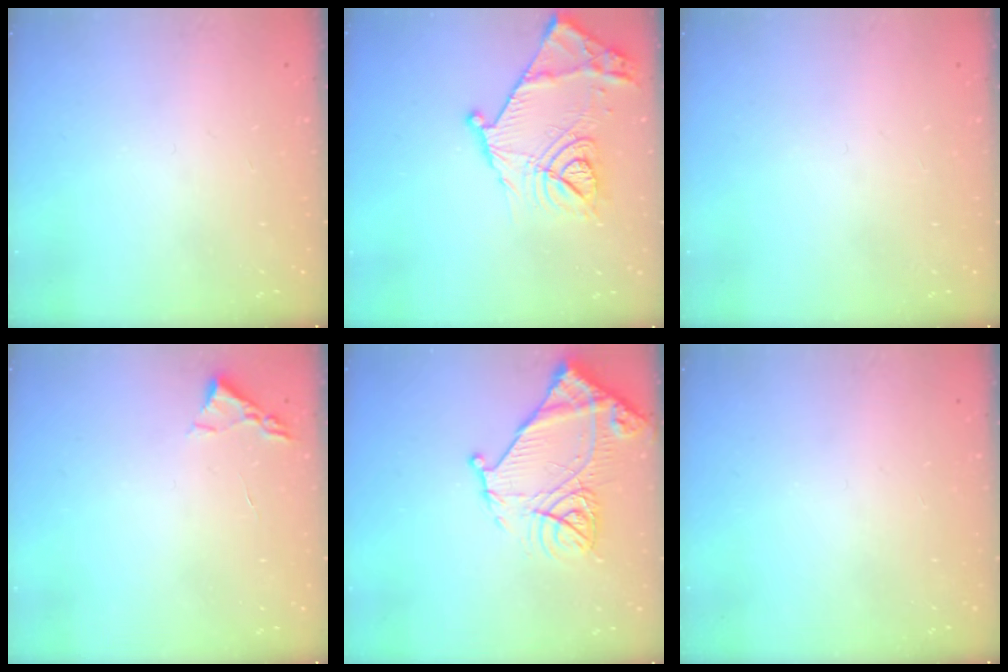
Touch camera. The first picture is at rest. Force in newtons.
{"total": 19.0, "press": 19.0, "slide": 0.7}
{"total": 0.0}
{"total": 2.4, "press": 2.3, "slide": 0.3}
{"total": 16.4, "press": 16.3, "slide": 1.6}
{"total": 0.0}